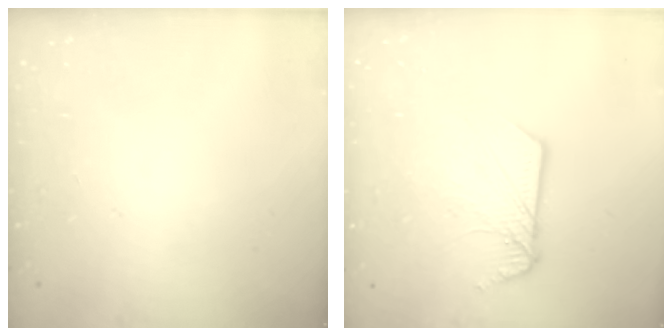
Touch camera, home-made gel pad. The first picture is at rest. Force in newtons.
{"total": 8.3, "press": 8.3, "slide": 0.3}